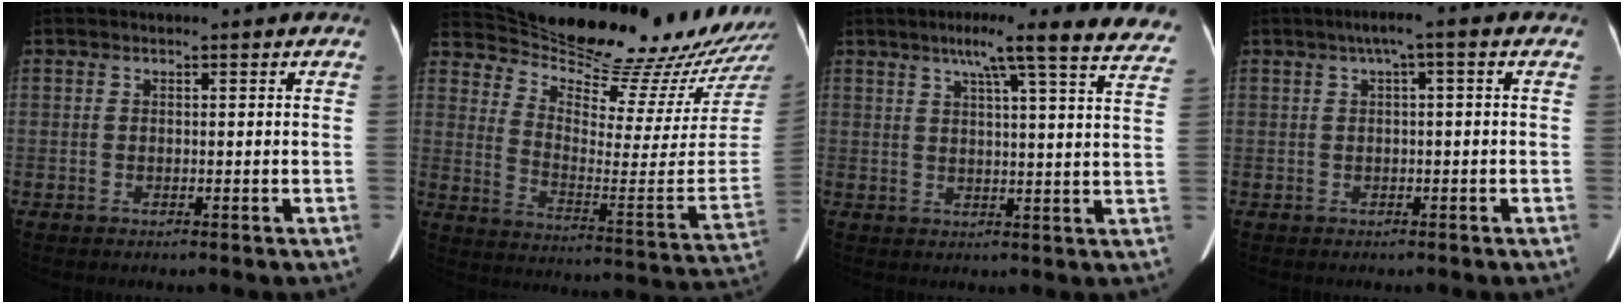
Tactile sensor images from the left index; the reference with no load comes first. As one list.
[{"total": 27.5, "force": [25.7, 2.5, 9.6], "torque": [-0.157, -0.116, 0.340]}, {"total": 18.2, "force": [15.3, 0.4, 9.8], "torque": [-0.128, -0.013, 0.174]}, {"total": 3.1, "force": [1.0, 0.1, 2.9], "torque": [-0.048, 0.019, 0.016]}]